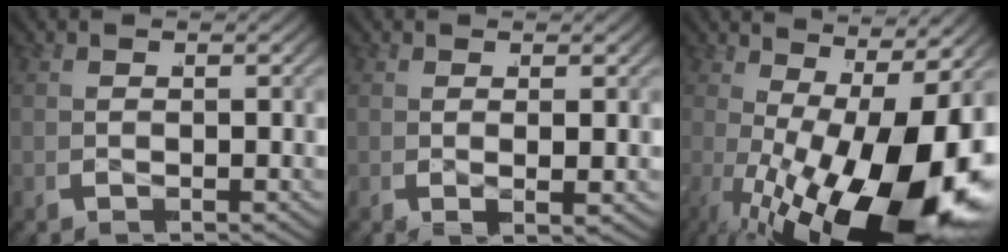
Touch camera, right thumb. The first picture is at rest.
{"total": 1.1, "force": [0.2, 0.3, 1.0], "torque": [-0.021, -0.003, 0.002]}
{"total": 17.5, "force": [-3.3, 9.2, 14.5], "torque": [-0.247, -0.046, -0.020]}